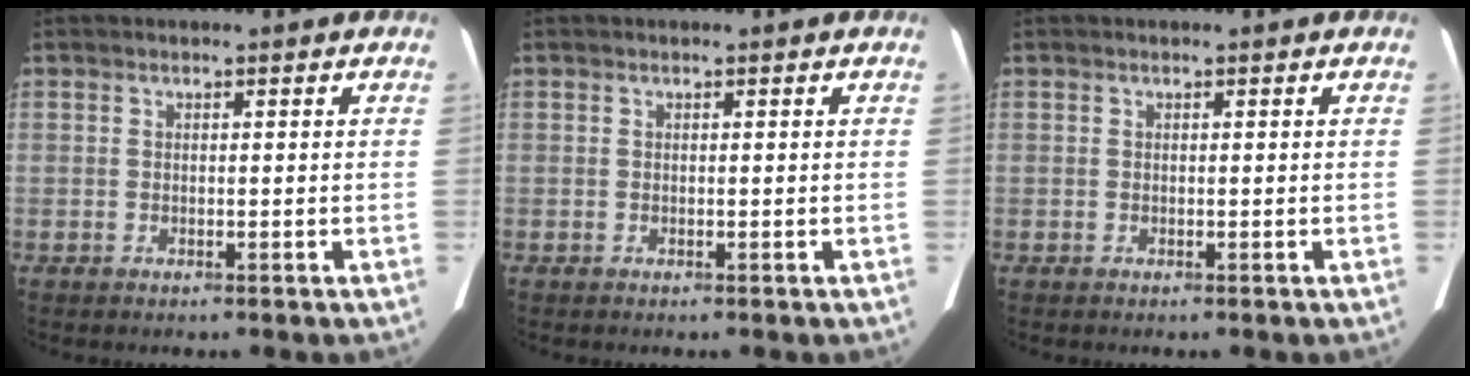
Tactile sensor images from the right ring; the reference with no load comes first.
{"total": 0.0}
{"total": 0.0}